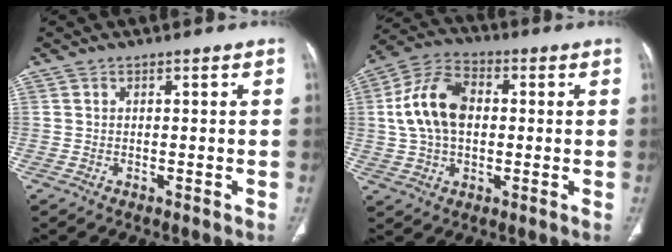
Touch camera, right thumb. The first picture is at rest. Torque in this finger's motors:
{"motor_torque": [0.24, 2.02, 0.59, -0.46, 0.13]}